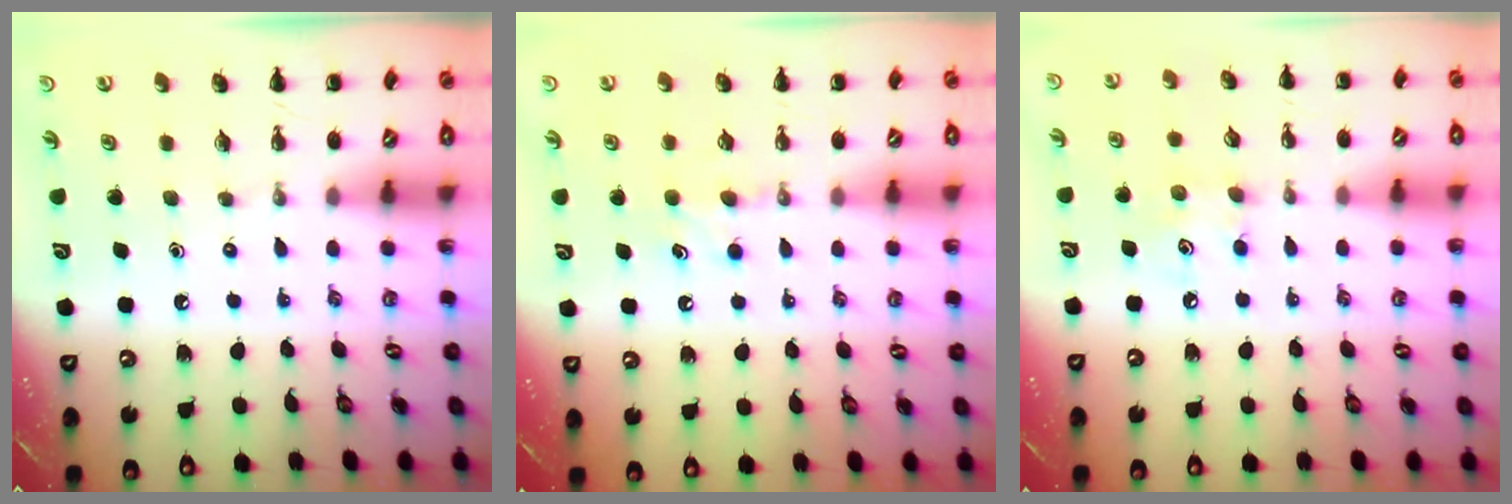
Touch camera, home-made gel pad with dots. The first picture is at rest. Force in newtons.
{"total": 6.2, "press": 6.0, "slide": 1.7}
{"total": 5.8, "press": 5.7, "slide": 1.3}